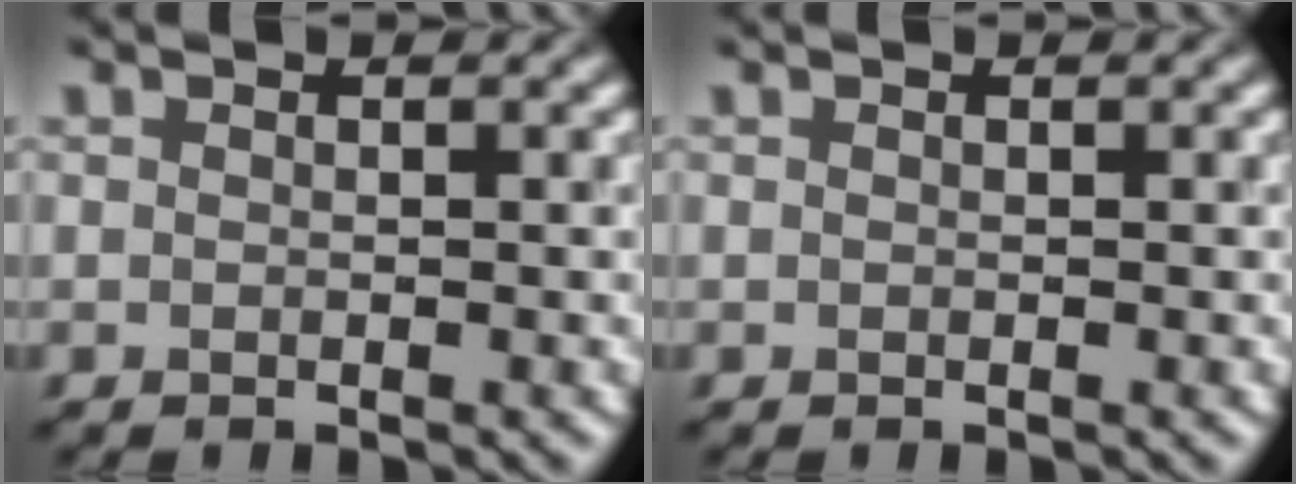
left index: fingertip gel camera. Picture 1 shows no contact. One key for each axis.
{"total": 0.0}